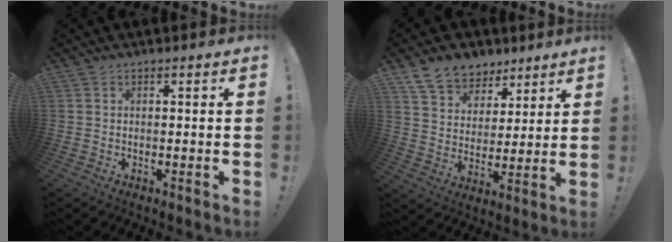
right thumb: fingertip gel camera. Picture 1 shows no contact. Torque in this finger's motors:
{"motor_torque": [1.28, 1.44, 0.30, 0.10, 0.00]}